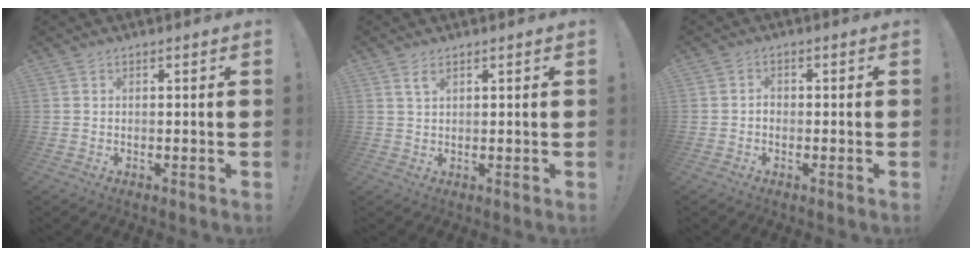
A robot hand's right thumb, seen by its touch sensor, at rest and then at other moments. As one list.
[{"total": 2.6, "force": [1.5, 1.1, 1.8], "torque": [-0.034, -0.002, 0.028]}, {"total": 1.6, "force": [-1.2, 0.8, 0.7], "torque": [-0.009, 0.006, -0.022]}]